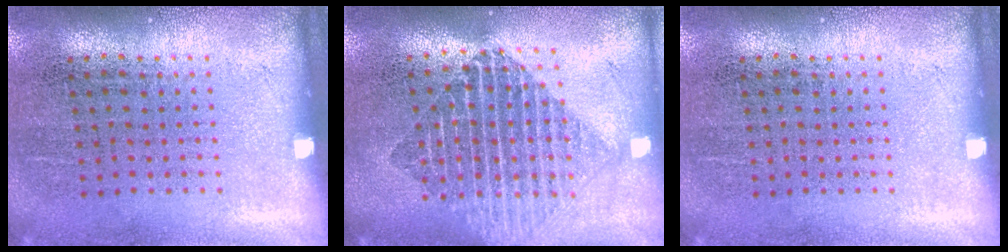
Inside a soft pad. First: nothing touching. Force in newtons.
{"total": 1.9, "press": 1.6, "slide": 1.0}
{"total": 0.0}